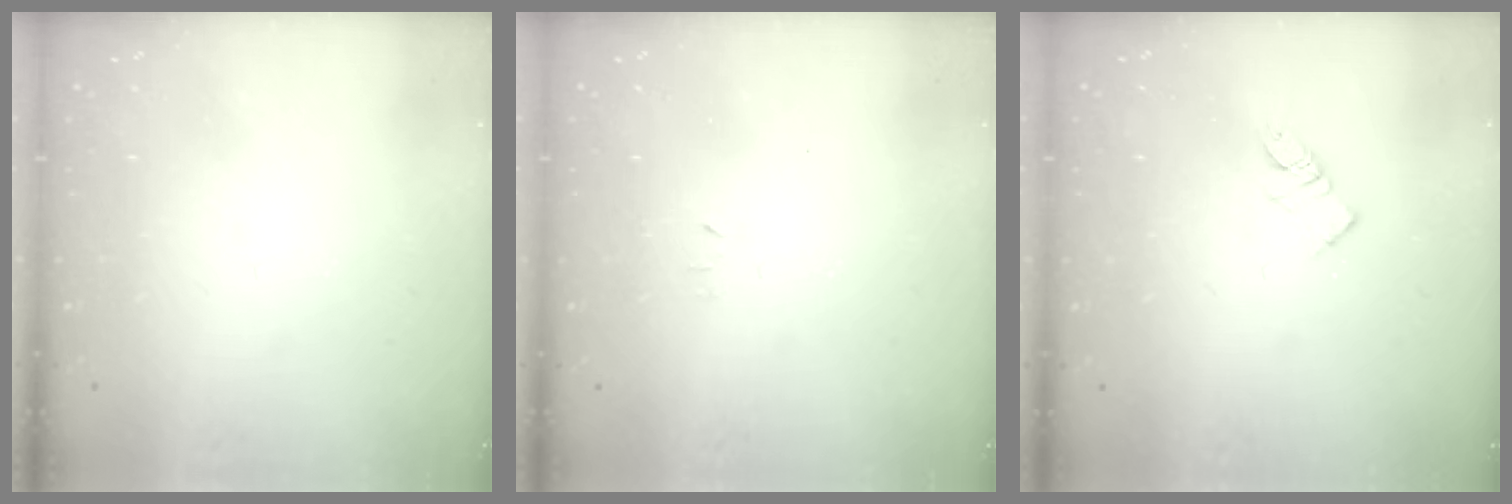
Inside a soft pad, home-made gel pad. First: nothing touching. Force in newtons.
{"total": 2.4, "press": 2.4, "slide": 0.4}
{"total": 5.8, "press": 5.8, "slide": 0.4}